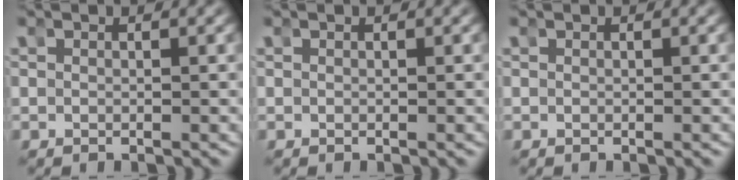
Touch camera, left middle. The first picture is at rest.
{"total": 0.0}
{"total": 0.0}